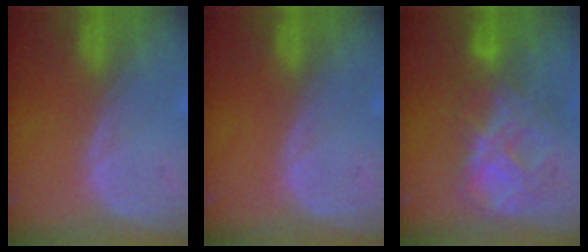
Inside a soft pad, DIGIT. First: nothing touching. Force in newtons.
{"total": 0.0}
{"total": 8.6, "press": 7.5, "slide": 4.1}